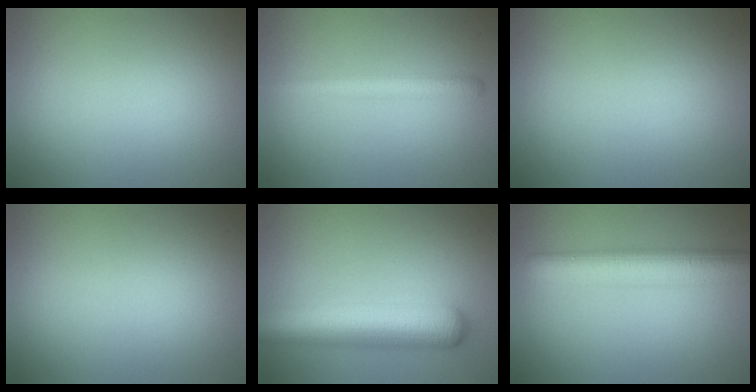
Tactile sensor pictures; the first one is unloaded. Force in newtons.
{"total": 2.2, "press": 2.2, "slide": 0.2}
{"total": 0.0}
{"total": 0.0}
{"total": 8.4, "press": 8.4, "slide": 0.4}
{"total": 6.3, "press": 6.3, "slide": 0.2}